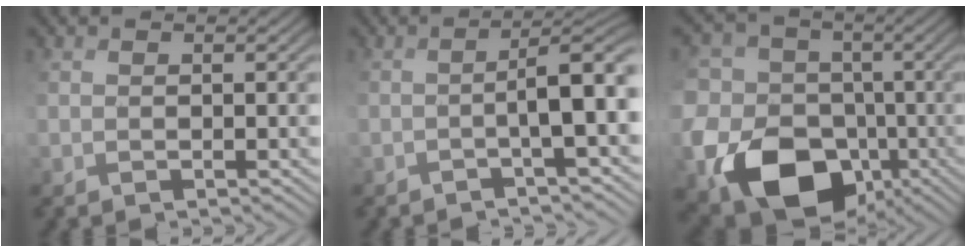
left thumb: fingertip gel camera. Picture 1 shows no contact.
{"total": 5.6, "force": [-1.1, 0.3, 5.5], "torque": [-0.073, 0.014, -0.023]}
{"total": 15.8, "force": [-5.6, 12.4, 8.0], "torque": [-0.202, -0.037, -0.091]}